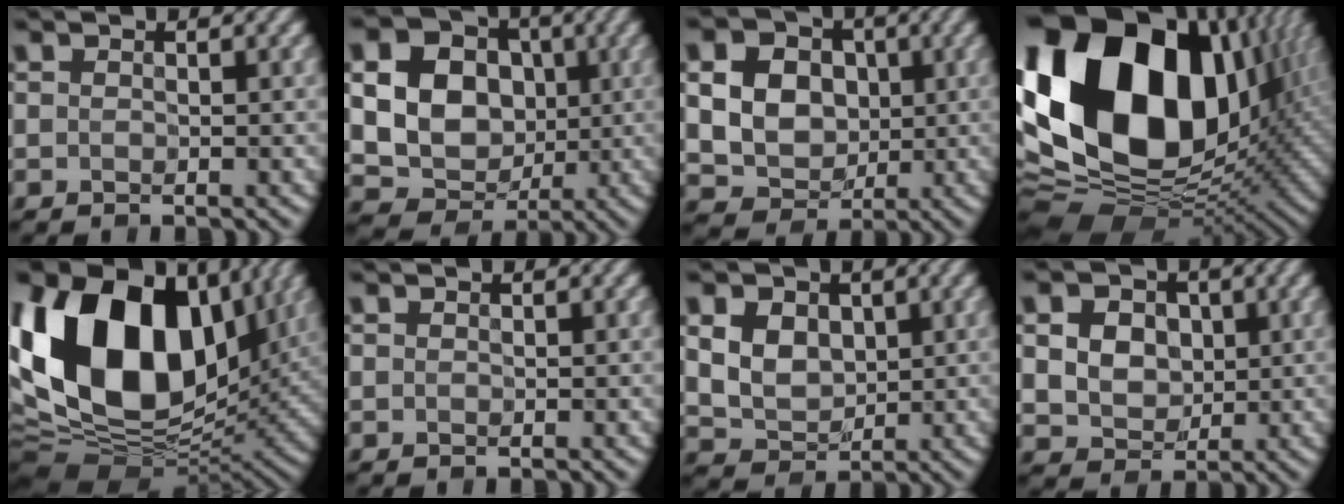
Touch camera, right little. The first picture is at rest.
{"total": 12.6, "force": [2.1, 10.5, 6.6], "torque": [-0.140, 0.026, 0.031]}
{"total": 11.7, "force": [3.0, 9.7, 5.9], "torque": [-0.130, 0.024, 0.051]}
{"total": 21.3, "force": [3.6, 14.9, 14.8], "torque": [-0.314, 0.014, 0.063]}
{"total": 18.7, "force": [4.1, 12.4, 13.5], "torque": [-0.262, 0.022, 0.058]}
{"total": 0.0}
{"total": 4.2, "force": [0.7, 3.3, 2.4], "torque": [-0.061, -0.008, 0.007]}
{"total": 8.9, "force": [2.7, 7.0, 4.7], "torque": [-0.089, 0.028, 0.029]}